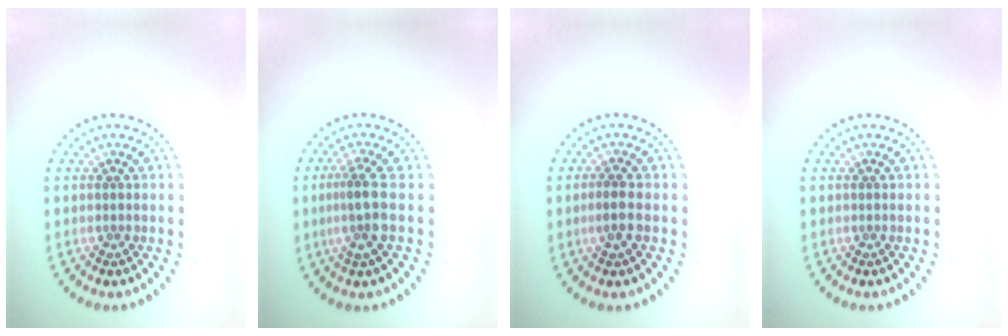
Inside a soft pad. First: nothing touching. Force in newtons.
{"total": 2.8, "press": 2.3, "slide": 1.6}
{"total": 1.8, "press": 1.7, "slide": 0.6}
{"total": 0.0}